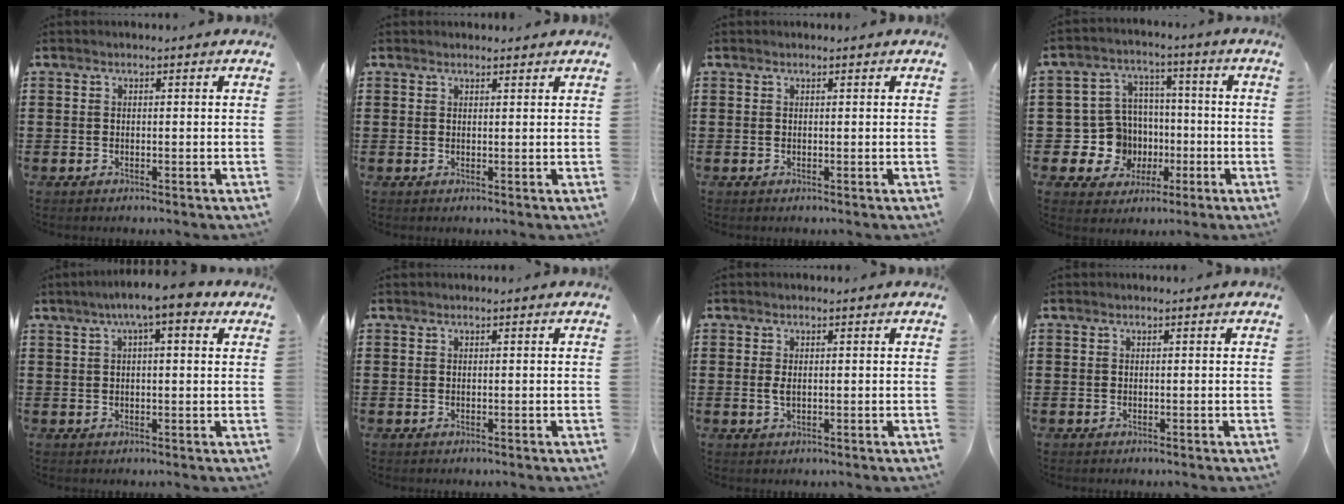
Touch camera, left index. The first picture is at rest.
{"total": 1.0, "force": [1.0, 0.2, 0.2], "torque": [-0.004, 0.000, 0.020]}
{"total": 0.0}
{"total": 10.2, "force": [-1.3, 9.7, 2.9], "torque": [-0.113, 0.003, -0.015]}
{"total": 6.6, "force": [3.6, 1.0, 5.4], "torque": [-0.101, 0.003, 0.059]}
{"total": 0.0}
{"total": 1.6, "force": [0.1, 0.7, 1.5], "torque": [-0.037, 0.000, -0.001]}
{"total": 0.0}